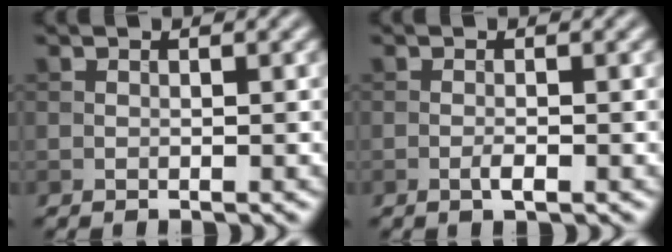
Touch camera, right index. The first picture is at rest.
{"total": 1.2, "force": [-0.5, 0.2, 1.0], "torque": [-0.019, -0.001, -0.011]}